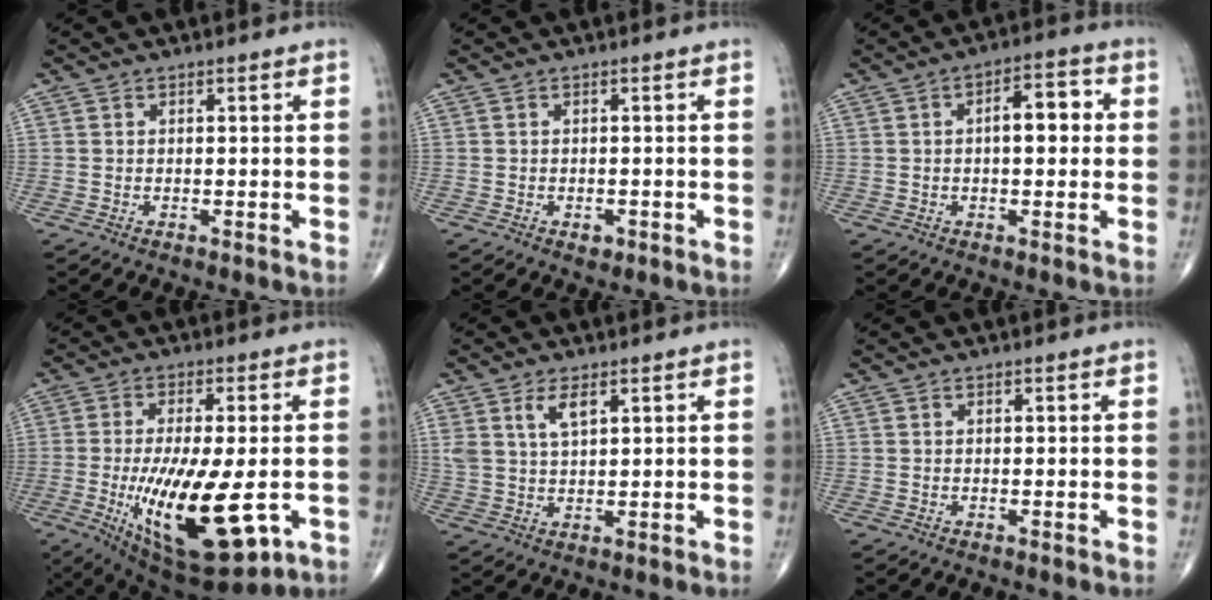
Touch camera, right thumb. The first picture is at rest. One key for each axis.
{"total": 1.4, "fx": -0.7, "fy": 0.9, "fz": 0.8, "tx": -0.006, "ty": 0.001, "tz": -0.008}
{"total": 7.5, "fx": 0.8, "fy": 3.4, "fz": 6.6, "tx": -0.080, "ty": 0.019, "tz": 0.005}
{"total": 20.3, "fx": -4.4, "fy": 7.1, "fz": 18.5, "tx": -0.325, "ty": -0.028, "tz": -0.050}
{"total": 4.6, "fx": 2.4, "fy": 1.9, "fz": 3.5, "tx": -0.067, "ty": -0.010, "tz": 0.052}
{"total": 0.0}